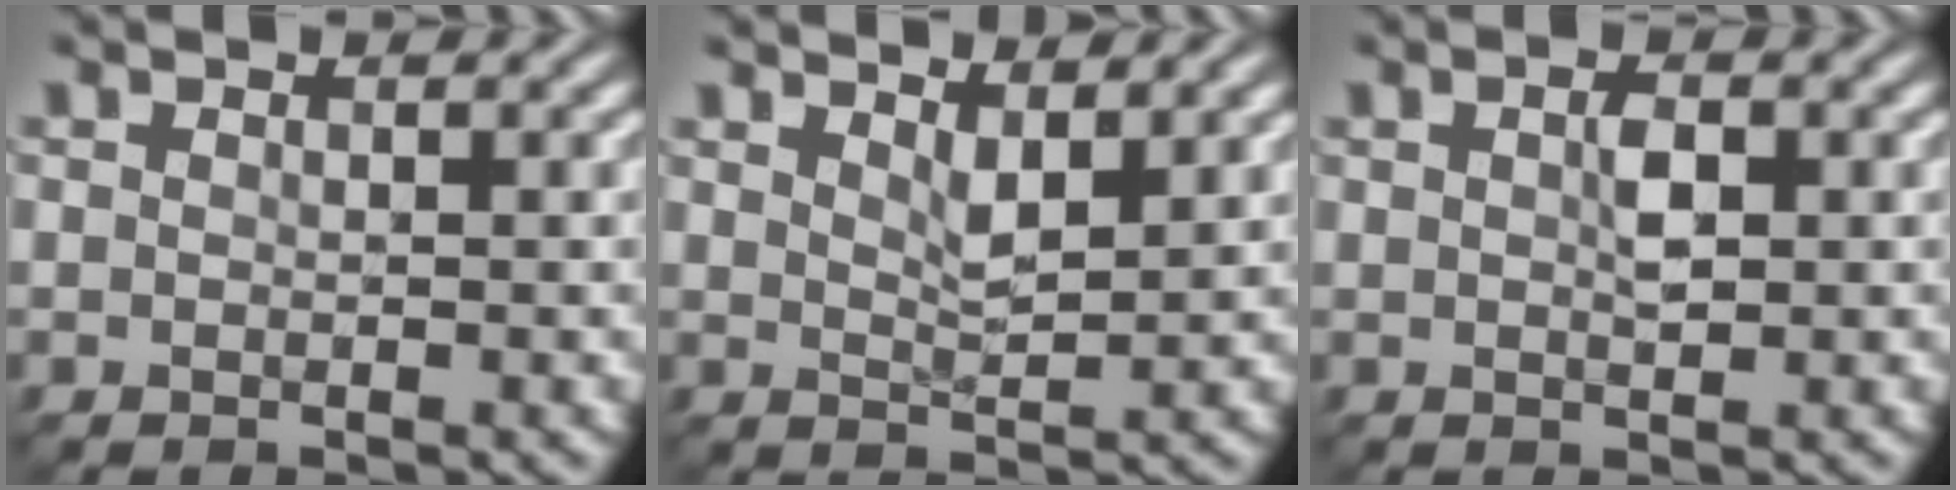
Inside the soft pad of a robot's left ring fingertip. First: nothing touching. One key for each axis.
{"total": 1.8, "fx": 1.5, "fy": 0.1, "fz": 0.8, "tx": -0.018, "ty": -0.001, "tz": 0.029}
{"total": 1.3, "fx": 0.3, "fy": 0.5, "fz": 1.2, "tx": -0.023, "ty": 0.005, "tz": 0.005}